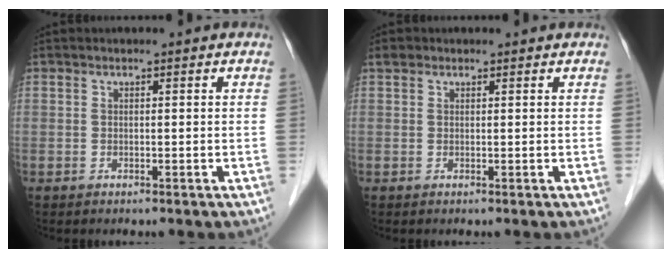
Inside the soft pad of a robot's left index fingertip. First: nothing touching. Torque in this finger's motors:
{"motor_torque": [0.62, 0.21, 0.04, -0.01]}